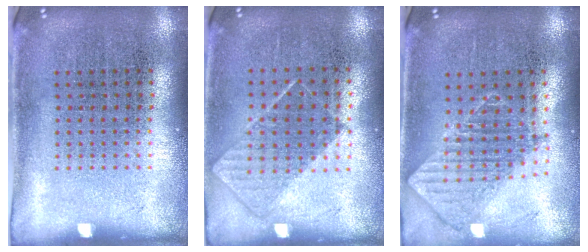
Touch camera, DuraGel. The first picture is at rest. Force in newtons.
{"total": 0.8, "press": 0.6, "slide": 0.5}
{"total": 1.0, "press": 0.9, "slide": 0.3}